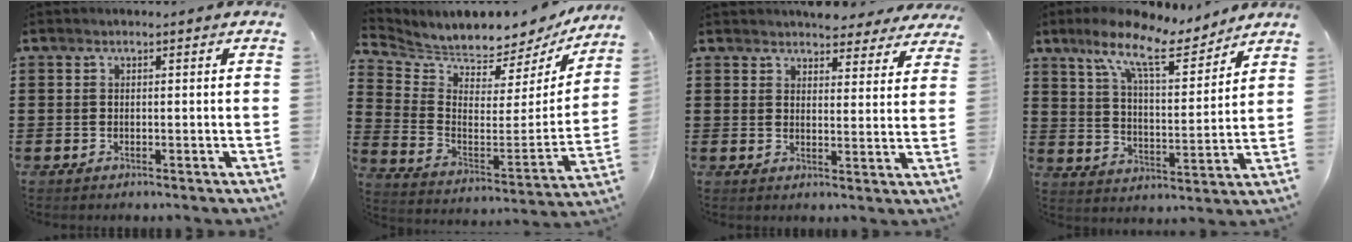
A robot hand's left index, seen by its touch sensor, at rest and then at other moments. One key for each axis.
{"total": 4.7, "fx": 4.7, "fy": 0.3, "fz": -0.3, "tx": -0.030, "ty": -0.064, "tz": 0.075}
{"total": 4.4, "fx": 4.3, "fy": 0.8, "fz": 0.3, "tx": -0.014, "ty": -0.015, "tz": 0.080}
{"total": 11.3, "fx": 8.7, "fy": 2.4, "fz": 6.8, "tx": -0.152, "ty": -0.036, "tz": 0.148}